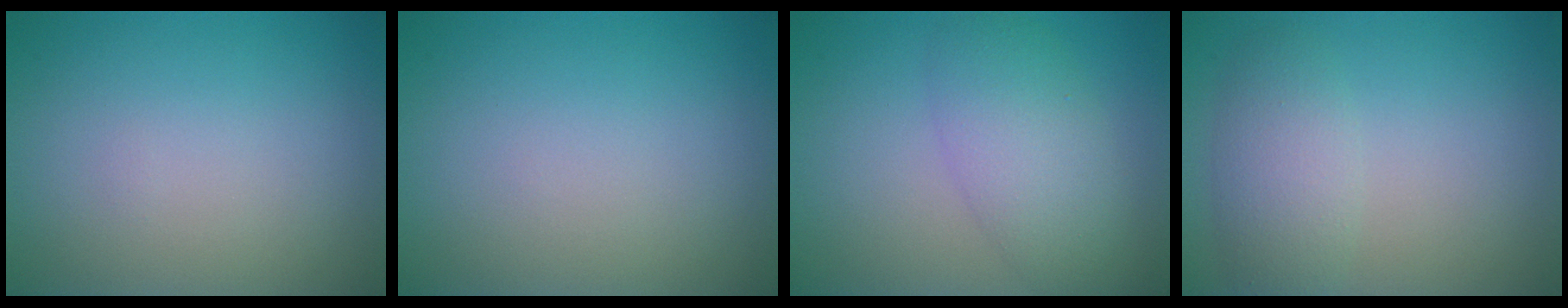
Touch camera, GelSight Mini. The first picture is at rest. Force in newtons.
{"total": 0.0}
{"total": 4.5, "press": 4.5, "slide": 0.1}
{"total": 3.2, "press": 3.2, "slide": 0.1}